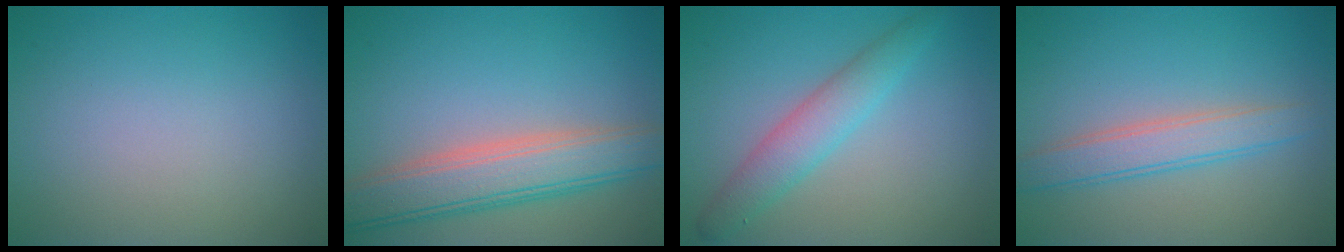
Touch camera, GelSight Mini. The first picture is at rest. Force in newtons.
{"total": 6.3, "press": 6.3, "slide": 0.4}
{"total": 2.6, "press": 2.6, "slide": 0.0}
{"total": 3.4, "press": 3.4, "slide": 0.1}